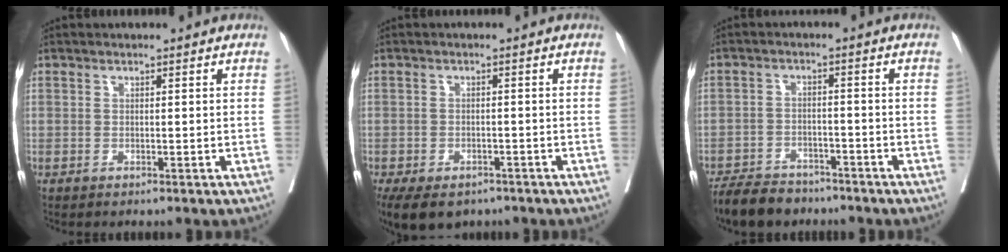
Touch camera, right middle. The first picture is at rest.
{"total": 10.7, "force": [-7.3, 5.9, 5.0], "torque": [-0.103, -0.013, -0.099]}
{"total": 7.6, "force": [-6.6, 3.0, 2.2], "torque": [-0.035, -0.010, -0.109]}